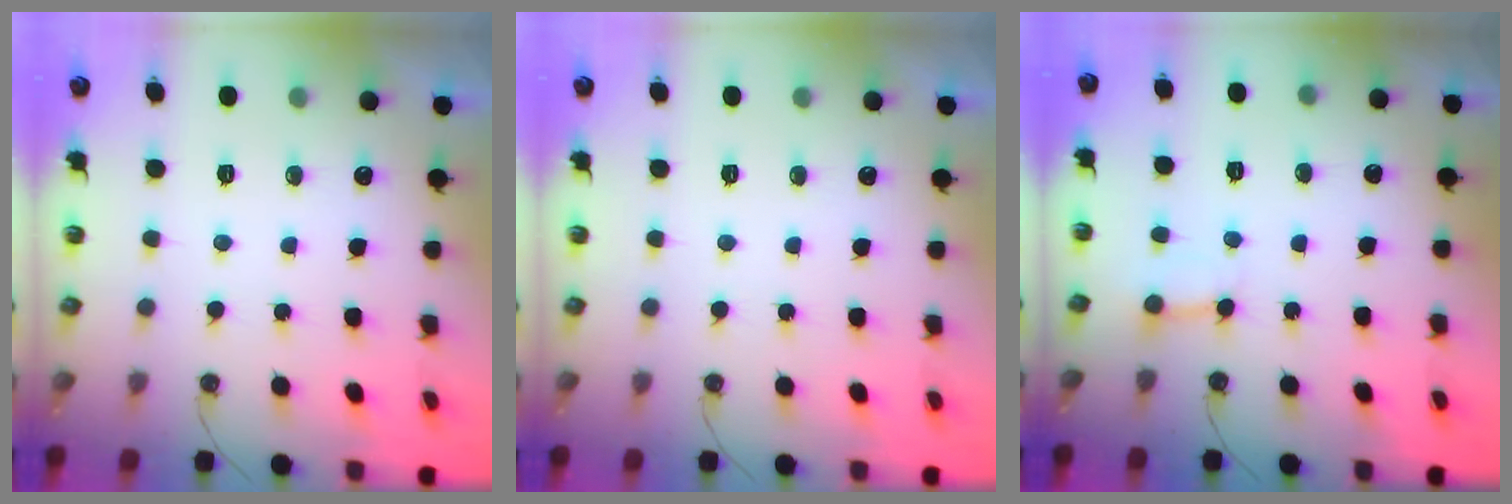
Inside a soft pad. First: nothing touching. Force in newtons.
{"total": 0.0}
{"total": 2.9, "press": 2.9, "slide": 0.4}